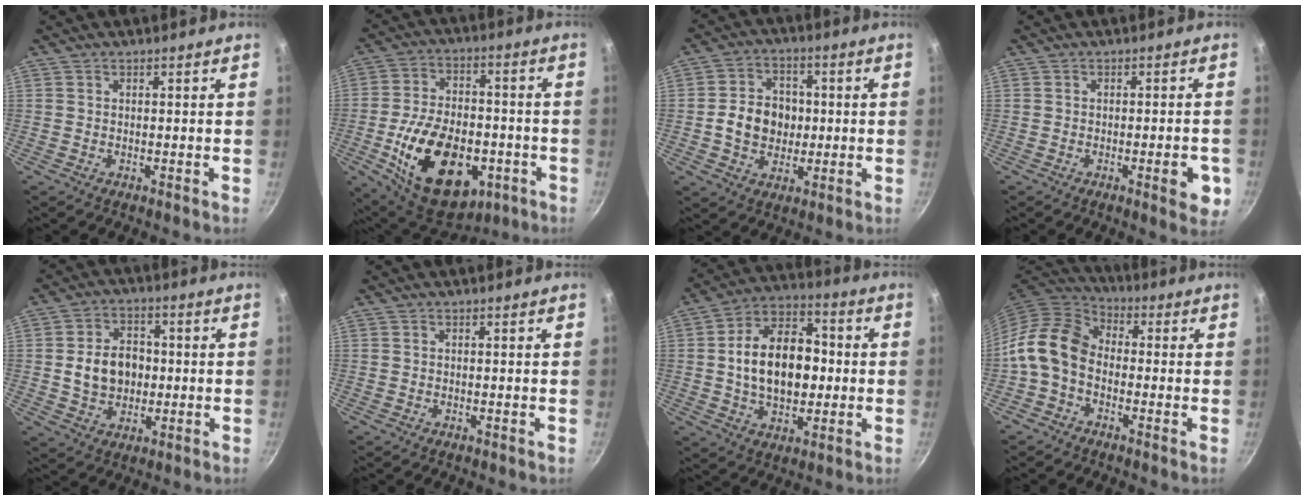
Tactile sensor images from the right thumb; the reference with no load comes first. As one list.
[{"total": 23.0, "force": [-6.9, 14.1, 16.8], "torque": [-0.260, 0.026, -0.095]}, {"total": 9.9, "force": [-0.4, 8.2, 5.6], "torque": [-0.064, 0.011, -0.012]}, {"total": 5.6, "force": [-1.9, 1.6, 5.0], "torque": [-0.052, 0.005, -0.024]}, {"total": 9.8, "force": [0.0, 7.6, 6.1], "torque": [-0.077, 0.012, 0.000]}, {"total": 0.0}, {"total": 17.2, "force": [0.2, 11.3, 12.9], "torque": [-0.176, 0.028, -0.005]}, {"total": 10.6, "force": [-2.2, 7.8, 6.9], "torque": [-0.118, 0.039, -0.066]}]